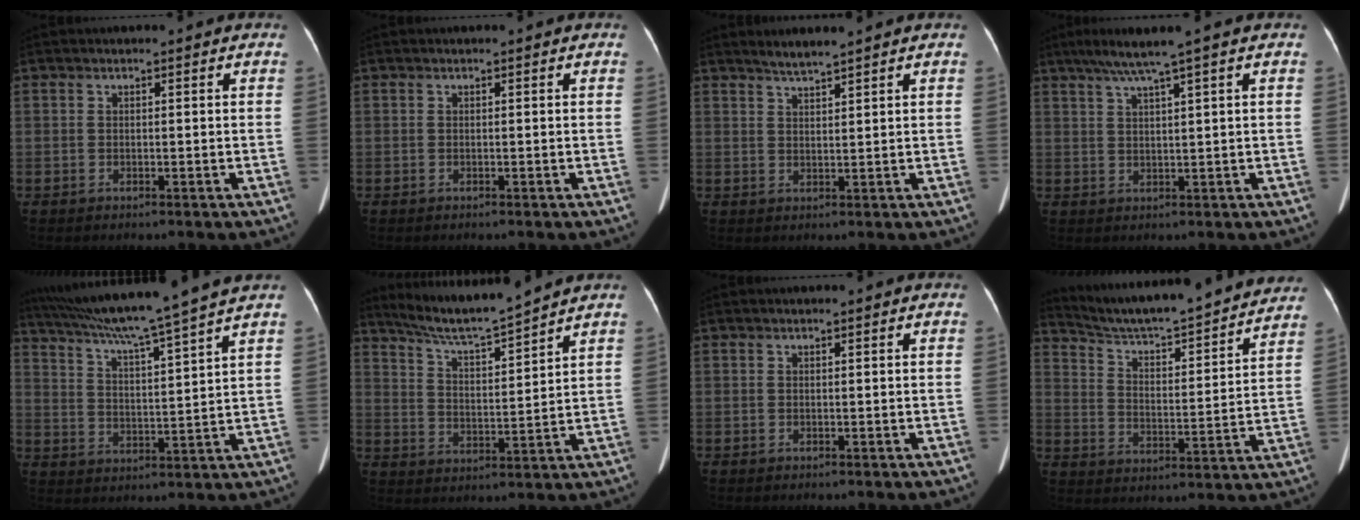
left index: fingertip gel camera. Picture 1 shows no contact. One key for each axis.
{"total": 0.0}
{"total": 2.8, "fx": 2.5, "fy": -0.5, "fz": 1.2, "tx": -0.025, "ty": 0.003, "tz": 0.050}
{"total": 5.1, "fx": 3.4, "fy": -1.0, "fz": 3.7, "tx": -0.074, "ty": 0.012, "tz": 0.066}
{"total": 15.7, "fx": 13.3, "fy": -2.4, "fz": 7.9, "tx": -0.136, "ty": -0.006, "tz": 0.206}
{"total": 9.9, "fx": 9.2, "fy": -1.3, "fz": 3.5, "tx": -0.066, "ty": -0.001, "tz": 0.167}
{"total": 0.0}
{"total": 22.7, "fx": 21.0, "fy": 1.9, "fz": 8.6, "tx": -0.138, "ty": -0.016, "tz": 0.294}